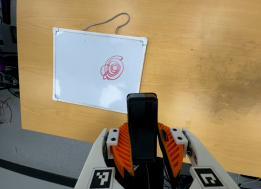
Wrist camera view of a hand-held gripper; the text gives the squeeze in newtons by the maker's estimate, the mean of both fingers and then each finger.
{"total": 3.9, "left": 2.9, "right": 5.0}